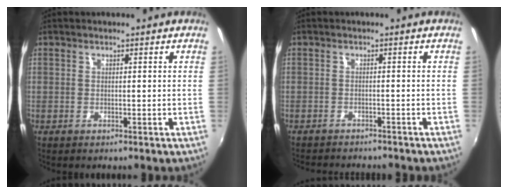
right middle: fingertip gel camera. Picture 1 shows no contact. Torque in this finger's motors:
{"motor_torque": [1.03, -1.11, 0.10, 0.03]}